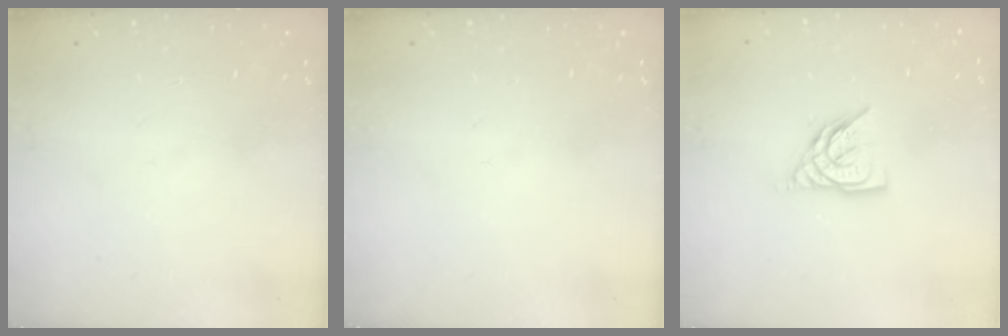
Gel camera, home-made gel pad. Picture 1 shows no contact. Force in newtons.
{"total": 0.0}
{"total": 8.1, "press": 8.0, "slide": 1.0}